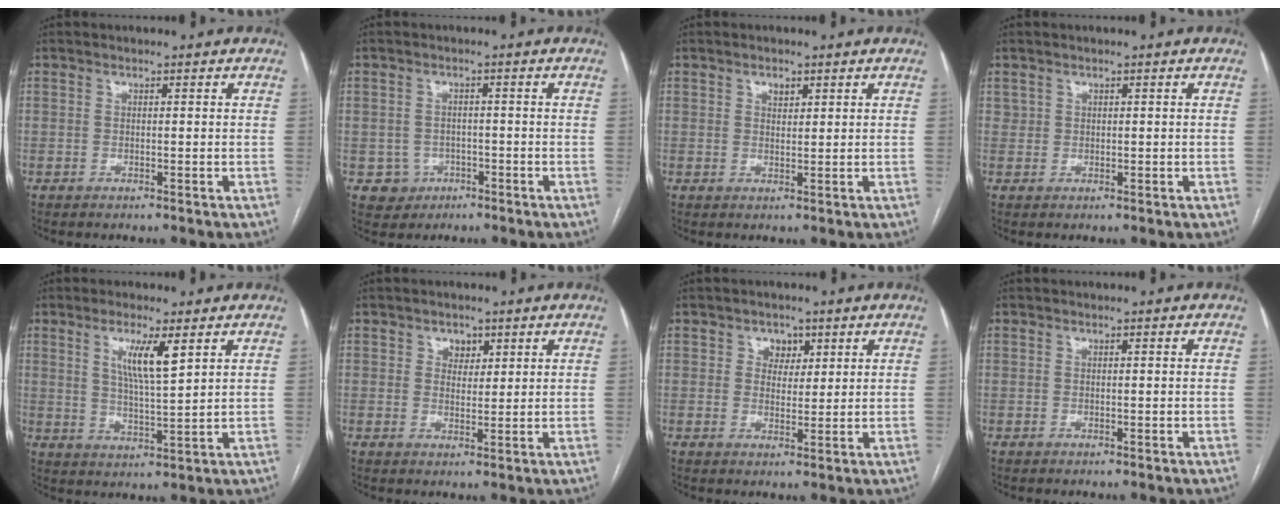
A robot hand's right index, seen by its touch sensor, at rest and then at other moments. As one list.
[{"total": 3.6, "force": [-1.4, 3.3, 0.0], "torque": [0.010, 0.014, -0.018]}, {"total": 2.2, "force": [1.2, 1.5, 1.1], "torque": [-0.018, 0.001, 0.019]}, {"total": 1.1, "force": [0.5, 0.9, 0.2], "torque": [0.002, 0.003, 0.009]}, {"total": 6.6, "force": [3.0, 0.4, 5.8], "torque": [-0.109, -0.008, 0.055]}, {"total": 2.8, "force": [1.4, 2.1, 1.3], "torque": [-0.016, 0.003, 0.023]}, {"total": 3.4, "force": [1.5, 2.7, 1.4], "torque": [-0.017, 0.006, 0.024]}, {"total": 0.0}]